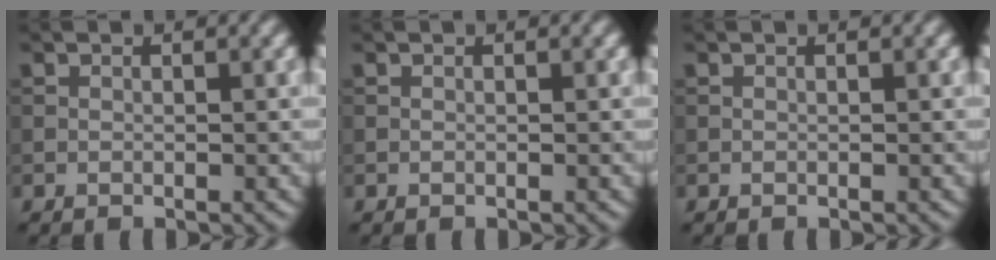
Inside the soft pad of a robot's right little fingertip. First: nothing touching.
{"total": 0.0}
{"total": 0.0}